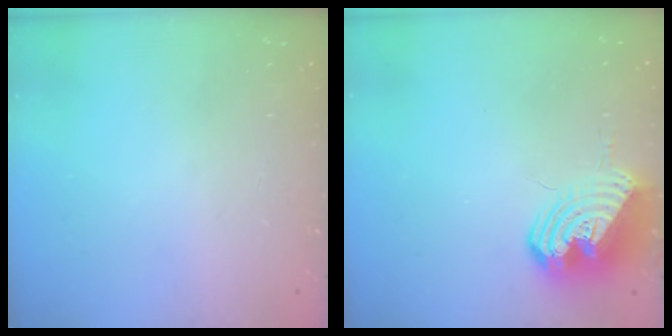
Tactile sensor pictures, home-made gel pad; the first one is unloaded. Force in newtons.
{"total": 11.6, "press": 11.4, "slide": 1.8}